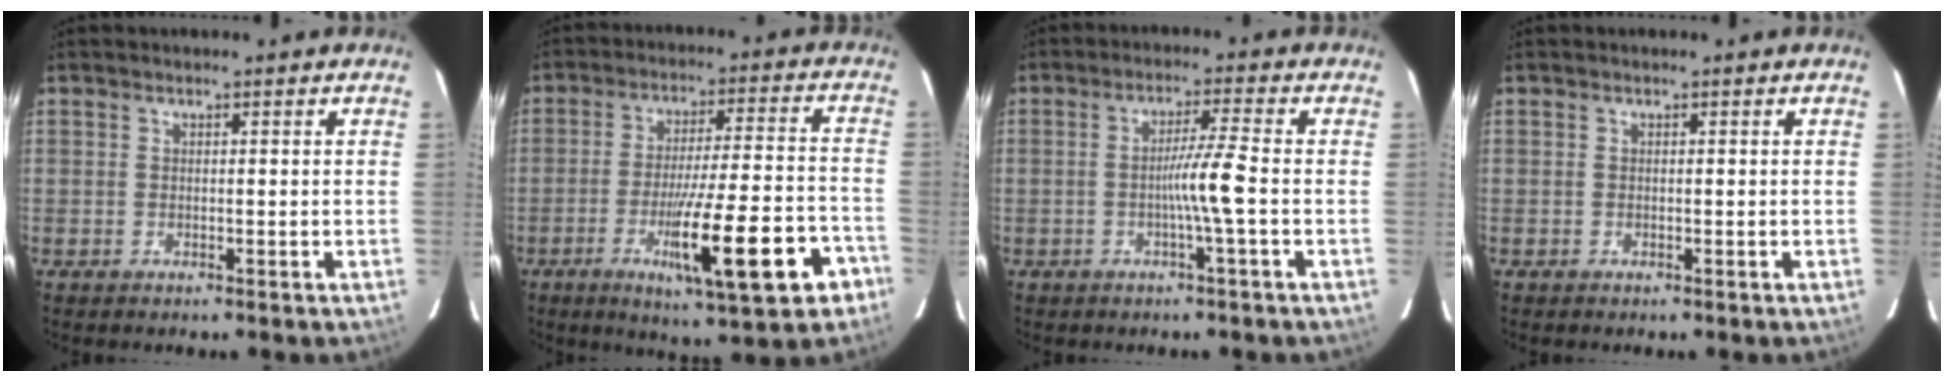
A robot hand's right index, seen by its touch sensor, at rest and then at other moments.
{"total": 16.8, "force": [-7.5, 1.9, 14.9], "torque": [-0.214, -0.001, -0.098]}
{"total": 5.1, "force": [-1.2, -1.2, 4.9], "torque": [-0.087, 0.003, -0.021]}
{"total": 0.0}